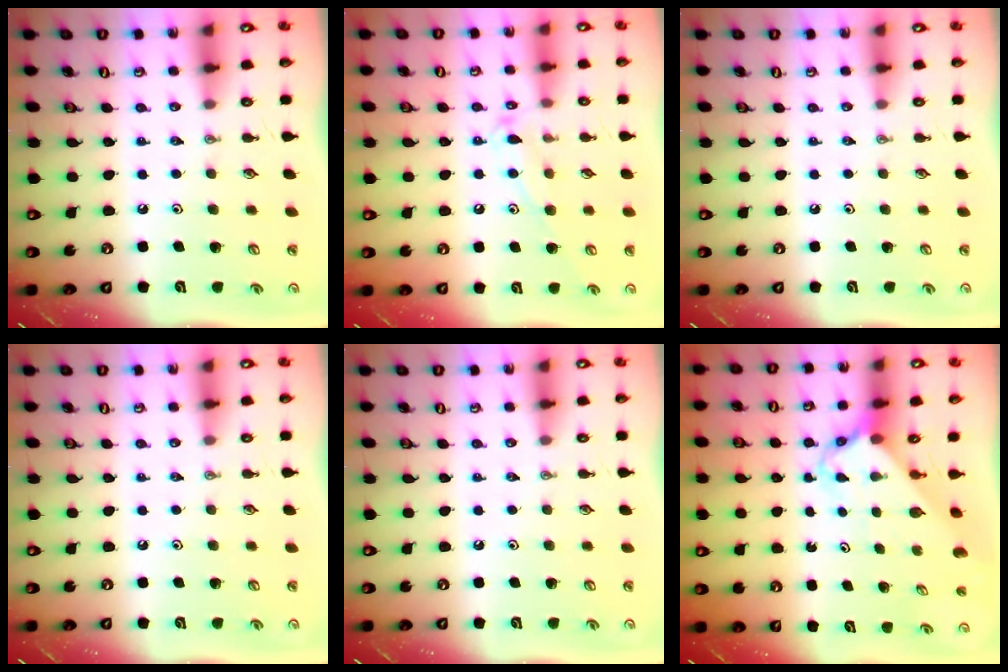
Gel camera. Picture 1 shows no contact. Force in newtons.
{"total": 11.3, "press": 11.2, "slide": 0.8}
{"total": 0.0}
{"total": 0.0}
{"total": 0.0}
{"total": 2.9, "press": 2.9, "slide": 0.3}